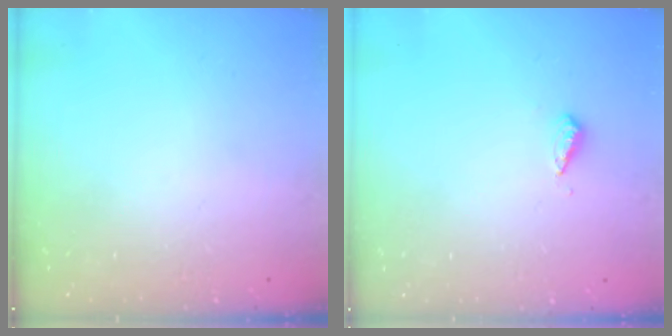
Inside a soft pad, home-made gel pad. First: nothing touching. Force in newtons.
{"total": 2.8, "press": 2.8, "slide": 0.7}